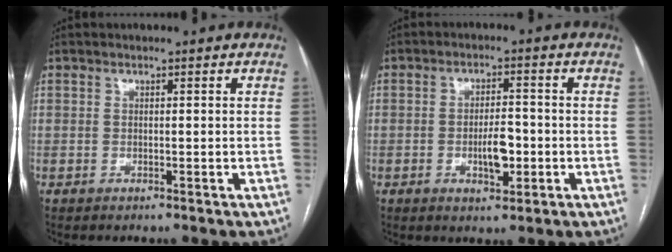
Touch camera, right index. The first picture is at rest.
{"total": 5.1, "force": [-1.3, 2.0, 4.5], "torque": [-0.076, 0.002, -0.017]}